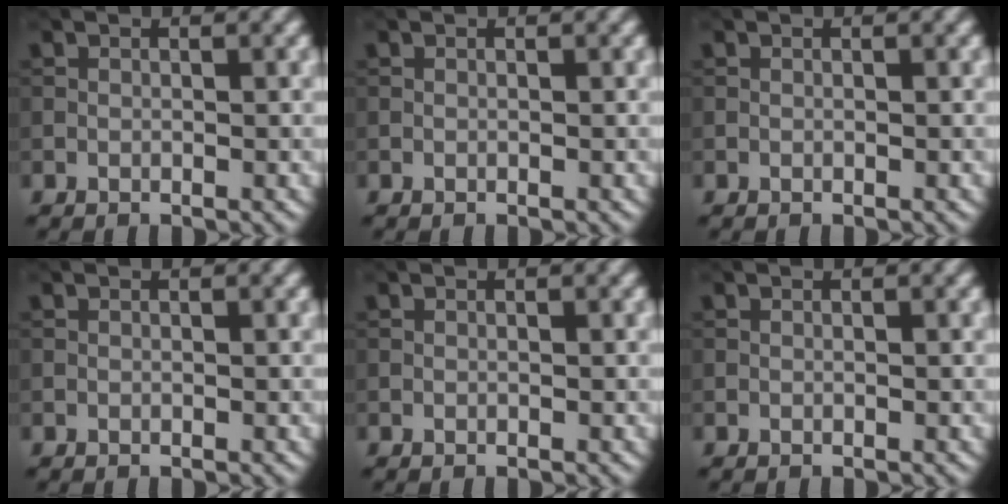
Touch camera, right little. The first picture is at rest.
{"total": 0.0}
{"total": 0.0}
{"total": 0.0}
{"total": 0.0}
{"total": 0.0}